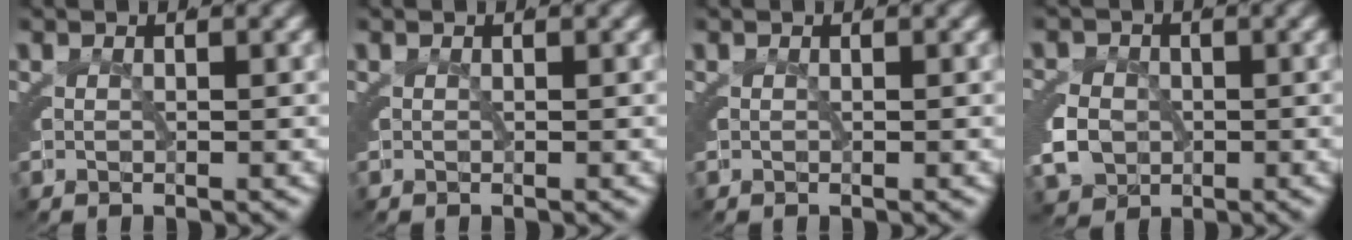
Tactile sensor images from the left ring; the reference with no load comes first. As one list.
[{"total": 0.0}, {"total": 0.0}, {"total": 3.4, "force": [-1.0, 2.8, 1.6], "torque": [-0.037, -0.016, -0.010]}]